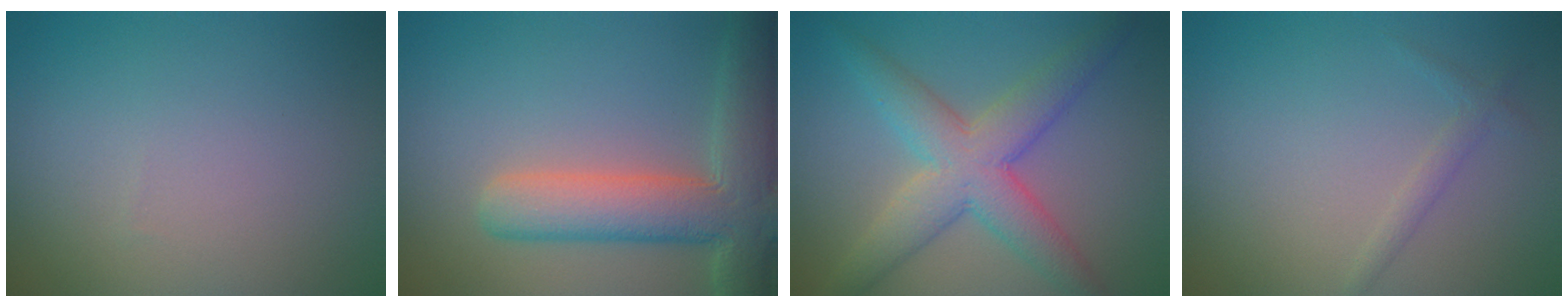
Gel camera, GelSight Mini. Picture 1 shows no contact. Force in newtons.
{"total": 7.6, "press": 7.6, "slide": 0.6}
{"total": 6.3, "press": 6.3, "slide": 0.2}
{"total": 1.1, "press": 1.1, "slide": 0.0}